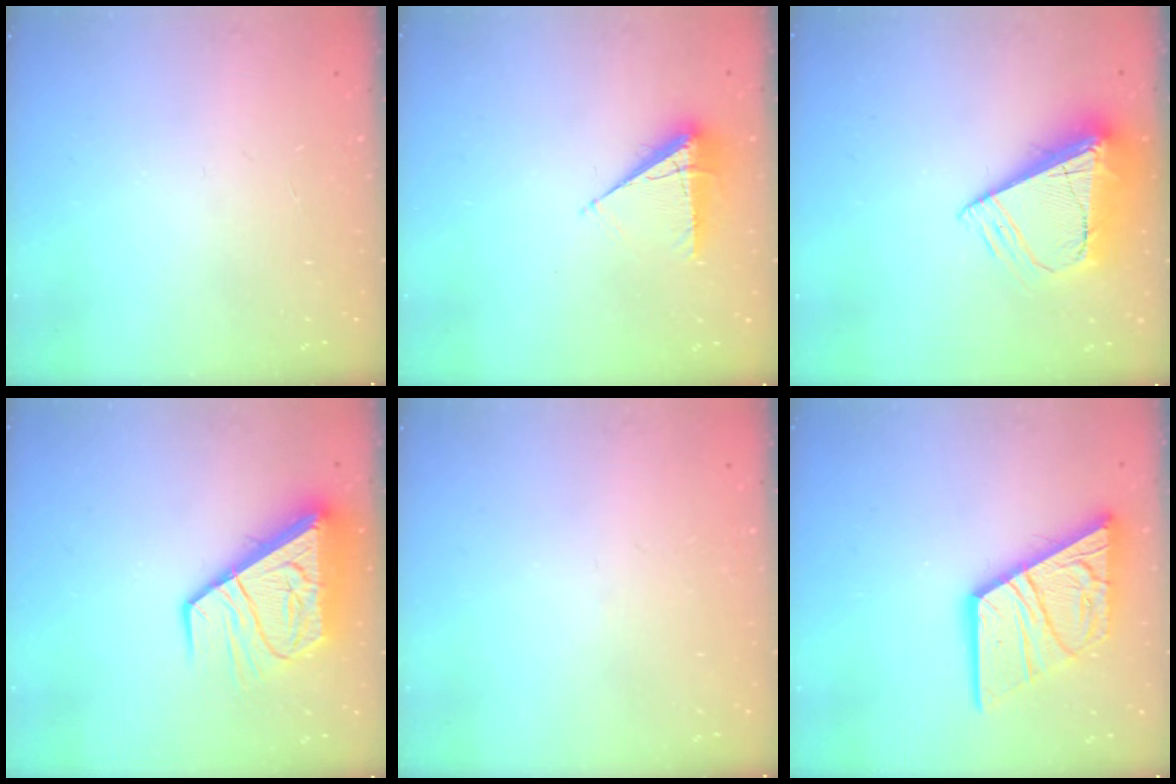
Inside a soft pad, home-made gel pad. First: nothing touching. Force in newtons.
{"total": 8.1, "press": 8.0, "slide": 1.2}
{"total": 11.8, "press": 11.7, "slide": 1.5}
{"total": 13.8, "press": 13.7, "slide": 1.6}
{"total": 2.7, "press": 2.6, "slide": 0.5}
{"total": 18.5, "press": 18.4, "slide": 1.8}